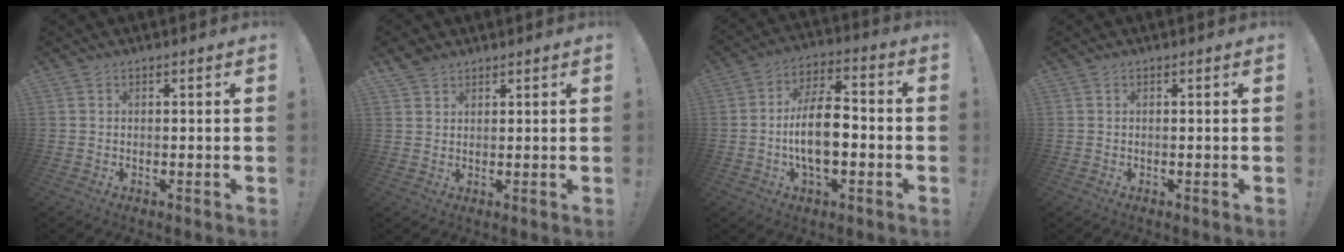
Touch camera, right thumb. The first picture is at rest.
{"total": 3.6, "force": [2.9, 2.0, 0.7], "torque": [-0.003, -0.018, 0.054]}
{"total": 13.7, "force": [-3.2, 6.9, 11.3], "torque": [-0.206, 0.012, -0.063]}
{"total": 0.0}